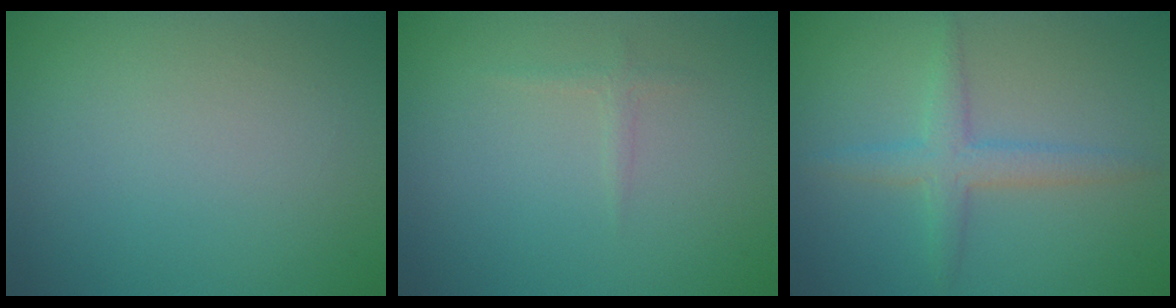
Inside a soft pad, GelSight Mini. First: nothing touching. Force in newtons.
{"total": 0.7, "press": 0.7, "slide": 0.1}
{"total": 2.7, "press": 2.7, "slide": 0.0}